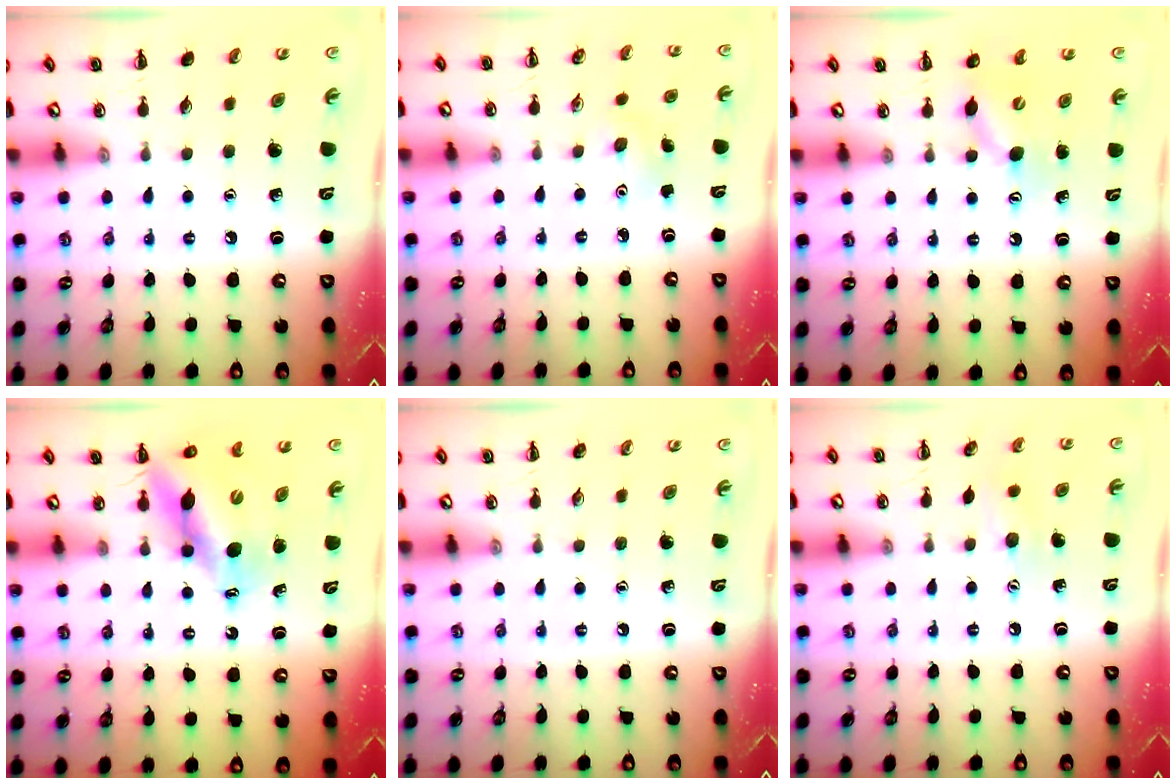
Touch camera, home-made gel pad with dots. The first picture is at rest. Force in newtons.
{"total": 3.9, "press": 3.7, "slide": 1.1}
{"total": 6.3, "press": 6.2, "slide": 1.1}
{"total": 11.1, "press": 10.7, "slide": 3.0}
{"total": 0.0}
{"total": 7.1, "press": 7.0, "slide": 1.3}